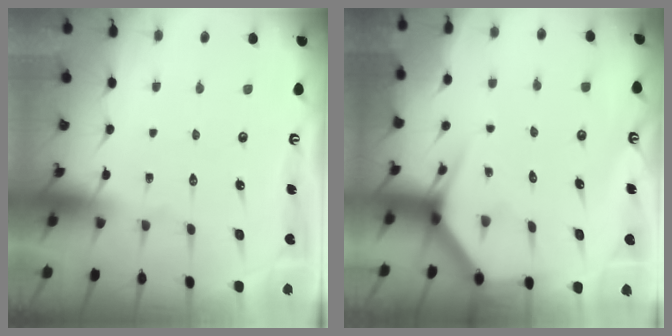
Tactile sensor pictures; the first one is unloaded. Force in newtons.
{"total": 3.6, "press": 3.6, "slide": 0.2}